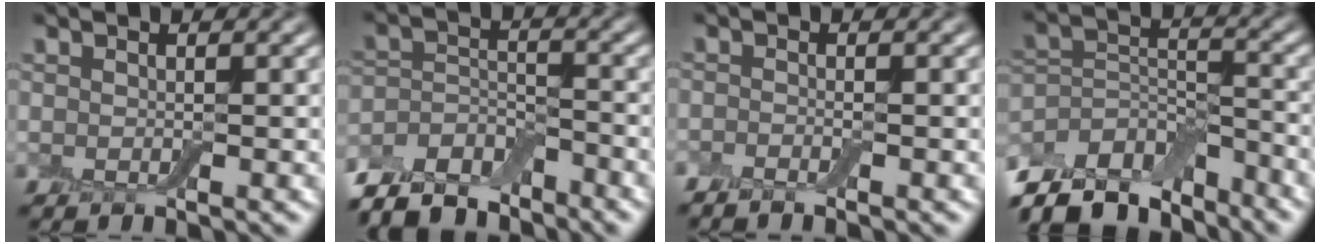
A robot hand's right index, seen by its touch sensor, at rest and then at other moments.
{"total": 7.1, "force": [-6.0, 2.8, 2.3], "torque": [-0.039, 0.001, -0.118]}
{"total": 1.1, "force": [-1.0, 0.1, 0.4], "torque": [-0.010, -0.005, -0.023]}
{"total": 9.9, "force": [-8.2, 4.1, 3.8], "torque": [-0.076, 0.009, -0.148]}